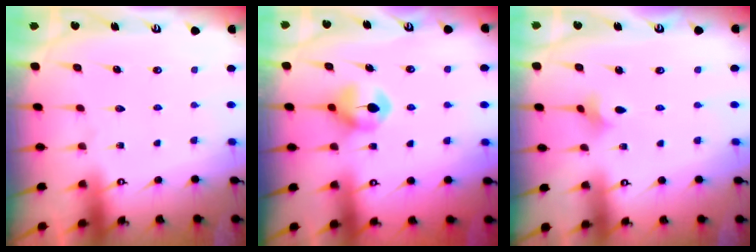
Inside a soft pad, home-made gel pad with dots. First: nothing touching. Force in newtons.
{"total": 6.6, "press": 6.6, "slide": 0.5}
{"total": 2.0, "press": 2.0, "slide": 0.4}